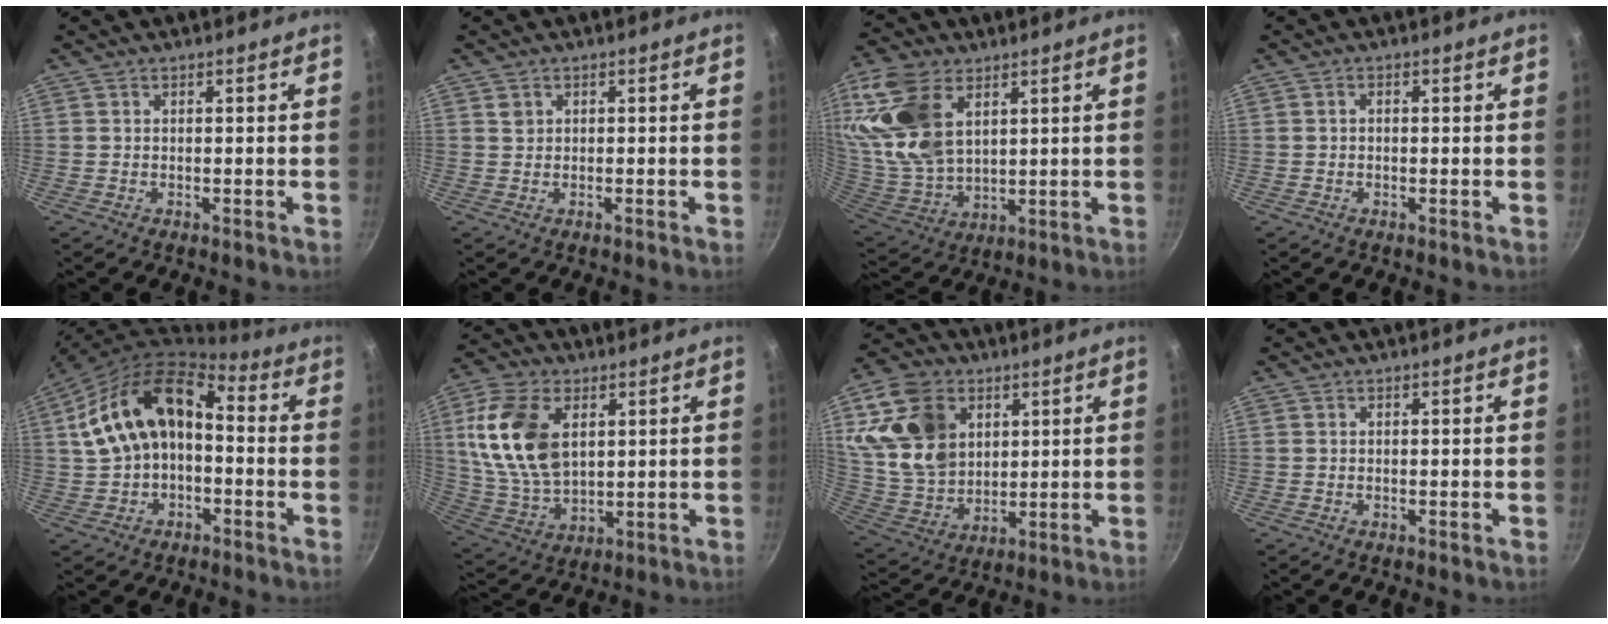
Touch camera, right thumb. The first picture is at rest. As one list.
[{"total": 0.8, "force": [0.3, 0.6, 0.3], "torque": [-0.006, 0.001, 0.004]}, {"total": 18.8, "force": [7.4, 11.7, 12.8], "torque": [-0.253, -0.029, 0.155]}, {"total": 0.7, "force": [0.0, 0.4, 0.5], "torque": [-0.012, 0.006, -0.001]}, {"total": 15.4, "force": [0.5, 9.7, 12.0], "torque": [-0.198, 0.053, 0.001]}, {"total": 16.9, "force": [4.5, 10.3, 12.6], "torque": [-0.229, -0.011, 0.098]}, {"total": 17.8, "force": [5.9, 13.2, 10.4], "torque": [-0.173, -0.016, 0.124]}, {"total": 0.0}]